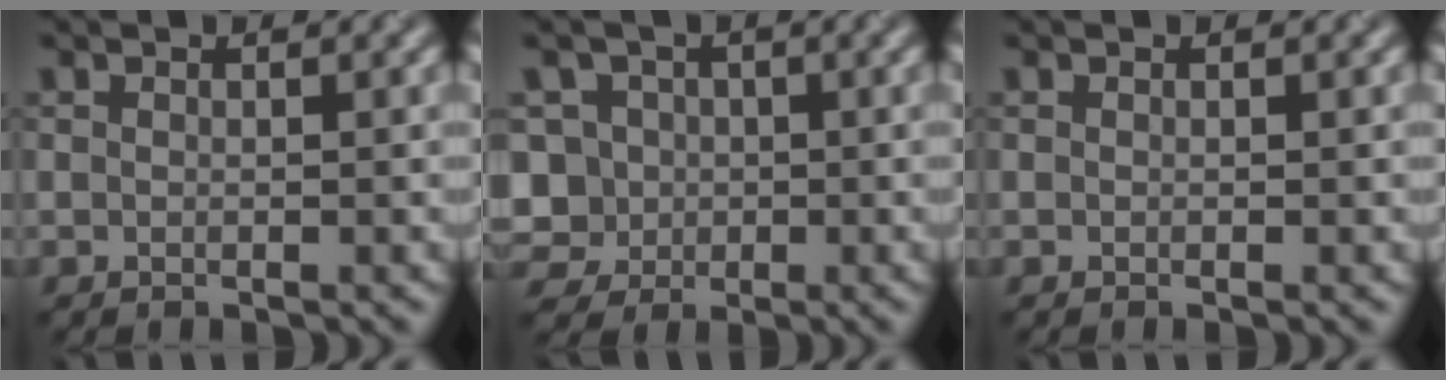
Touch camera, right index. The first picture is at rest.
{"total": 6.9, "force": [-0.7, 6.3, 2.6], "torque": [-0.047, 0.027, -0.042]}
{"total": 0.0}